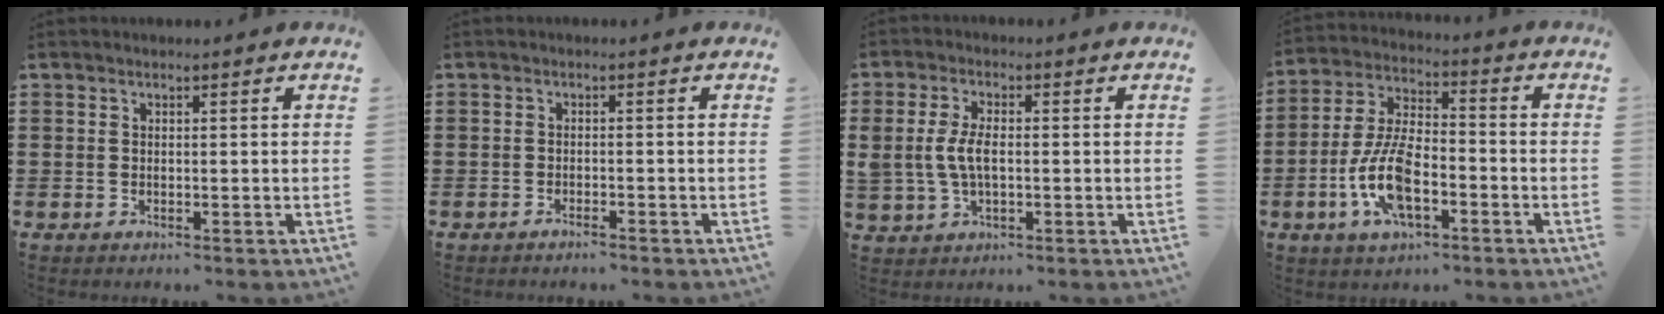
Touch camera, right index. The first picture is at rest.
{"total": 1.1, "force": [-1.0, -0.1, 0.4], "torque": [-0.012, -0.004, -0.019]}
{"total": 5.1, "force": [-0.1, 2.7, 4.4], "torque": [-0.107, 0.001, -0.009]}
{"total": 9.9, "force": [-3.3, 4.6, 8.1], "torque": [-0.189, -0.003, -0.066]}